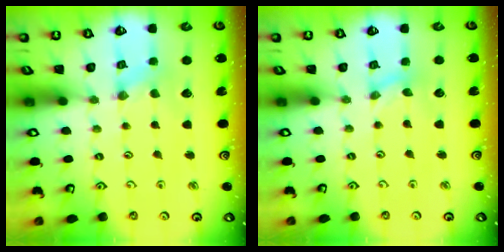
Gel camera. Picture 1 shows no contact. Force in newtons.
{"total": 0.0}